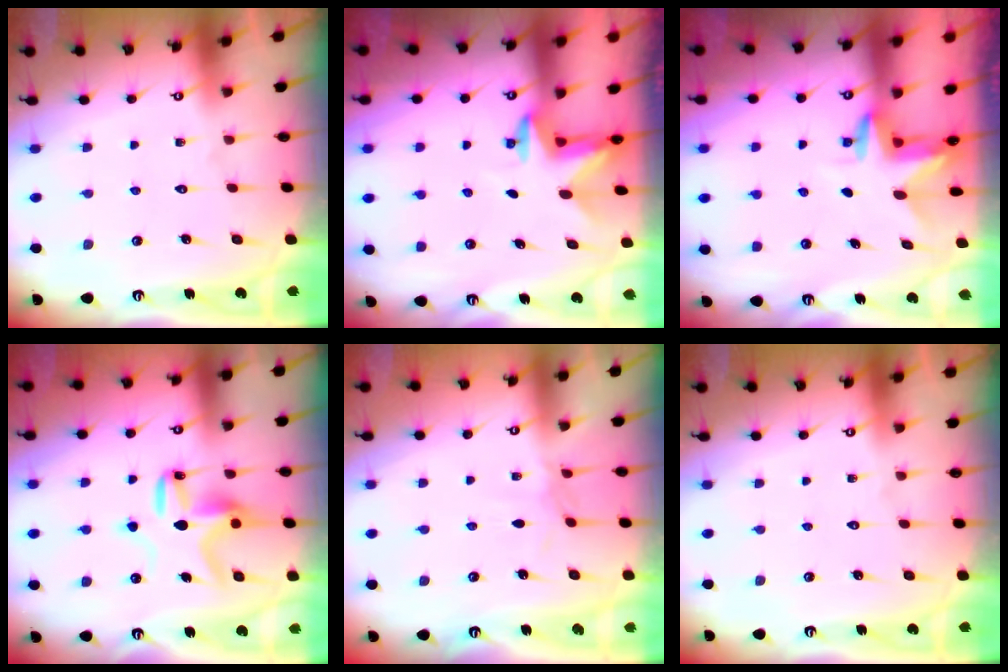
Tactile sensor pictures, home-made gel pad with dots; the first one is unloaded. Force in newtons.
{"total": 2.7, "press": 2.6, "slide": 0.6}
{"total": 3.1, "press": 3.1, "slide": 0.4}
{"total": 10.0, "press": 10.0, "slide": 0.4}
{"total": 1.7, "press": 1.6, "slide": 0.4}
{"total": 0.0}